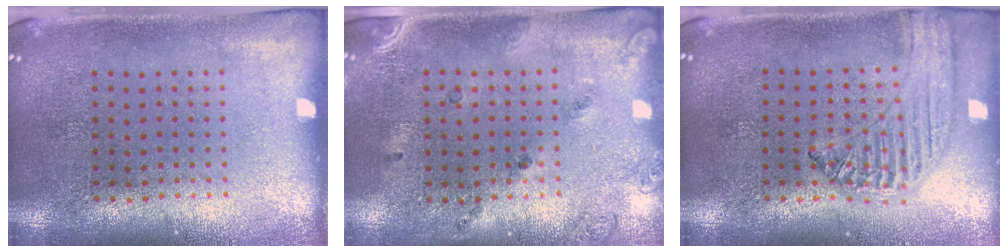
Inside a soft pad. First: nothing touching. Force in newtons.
{"total": 1.5, "press": 1.1, "slide": 1.0}
{"total": 1.2, "press": 1.2, "slide": 0.2}